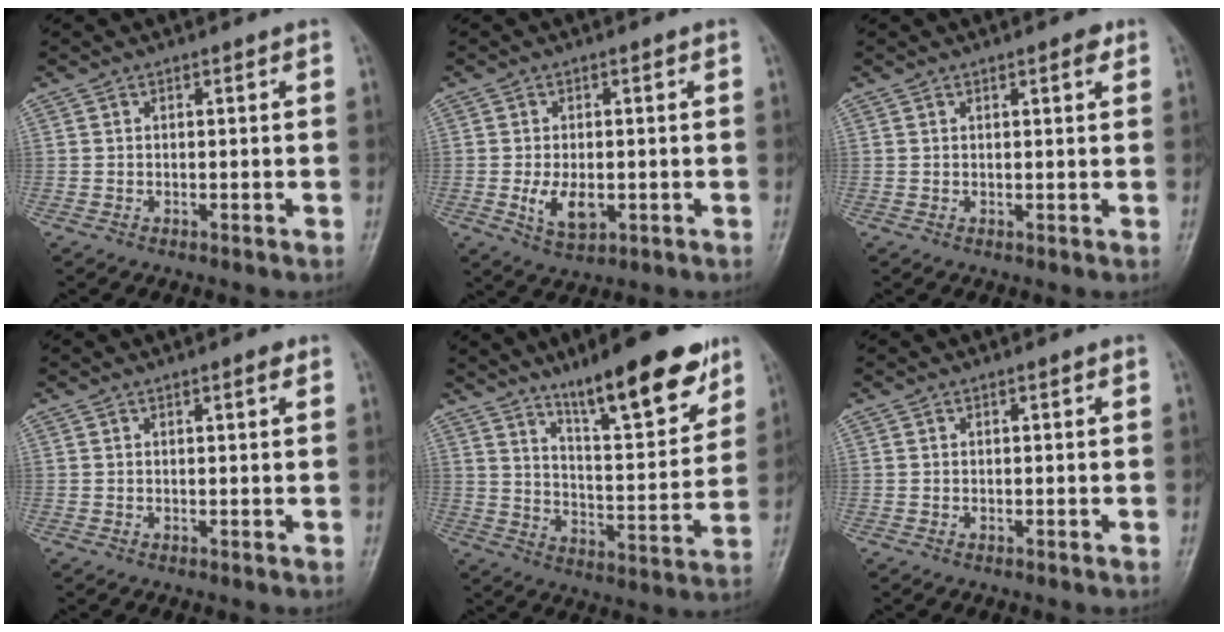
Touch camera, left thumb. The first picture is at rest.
{"total": 5.8, "force": [-1.1, 3.2, 4.7], "torque": [-0.079, -0.008, -0.013]}
{"total": 2.0, "force": [1.1, 0.6, 1.6], "torque": [-0.019, -0.003, 0.013]}
{"total": 1.2, "force": [0.7, 0.3, 1.0], "torque": [-0.014, -0.002, 0.009]}
{"total": 18.3, "force": [12.3, 4.4, 12.8], "torque": [-0.158, -0.068, 0.197]}
{"total": 0.0}